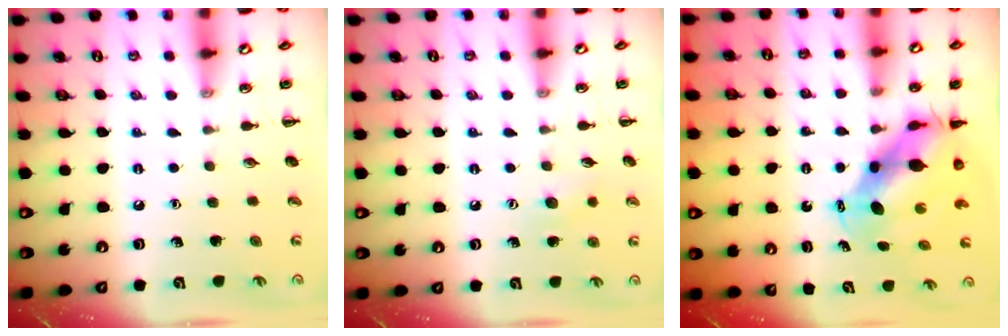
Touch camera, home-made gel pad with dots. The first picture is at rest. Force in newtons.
{"total": 6.4, "press": 6.2, "slide": 1.4}
{"total": 7.1, "press": 7.0, "slide": 1.5}